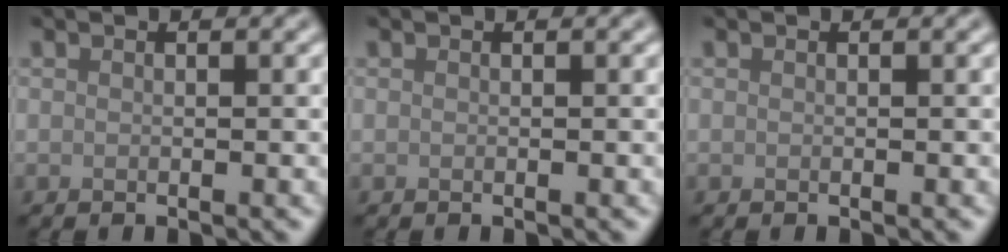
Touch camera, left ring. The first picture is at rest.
{"total": 0.0}
{"total": 0.0}